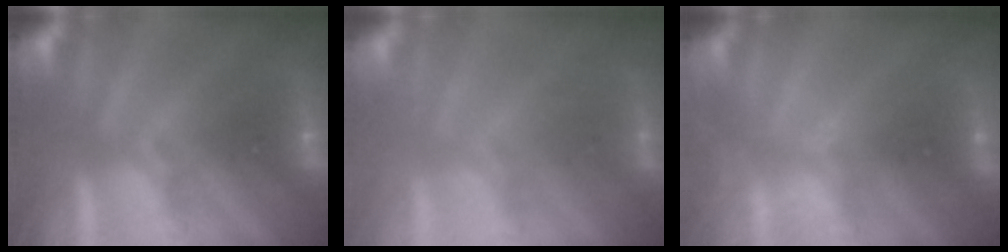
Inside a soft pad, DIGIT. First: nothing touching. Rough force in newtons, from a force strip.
{"total": 2.2}
{"total": 2.4}